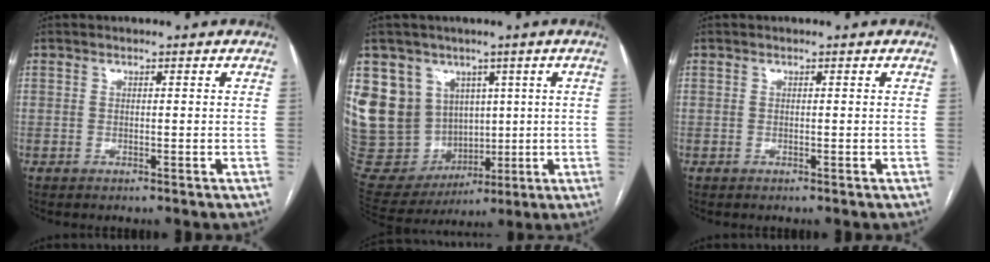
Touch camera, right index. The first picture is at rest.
{"total": 18.5, "force": [5.1, 16.5, 6.5], "torque": [-0.170, 0.056, 0.134]}
{"total": 0.0}